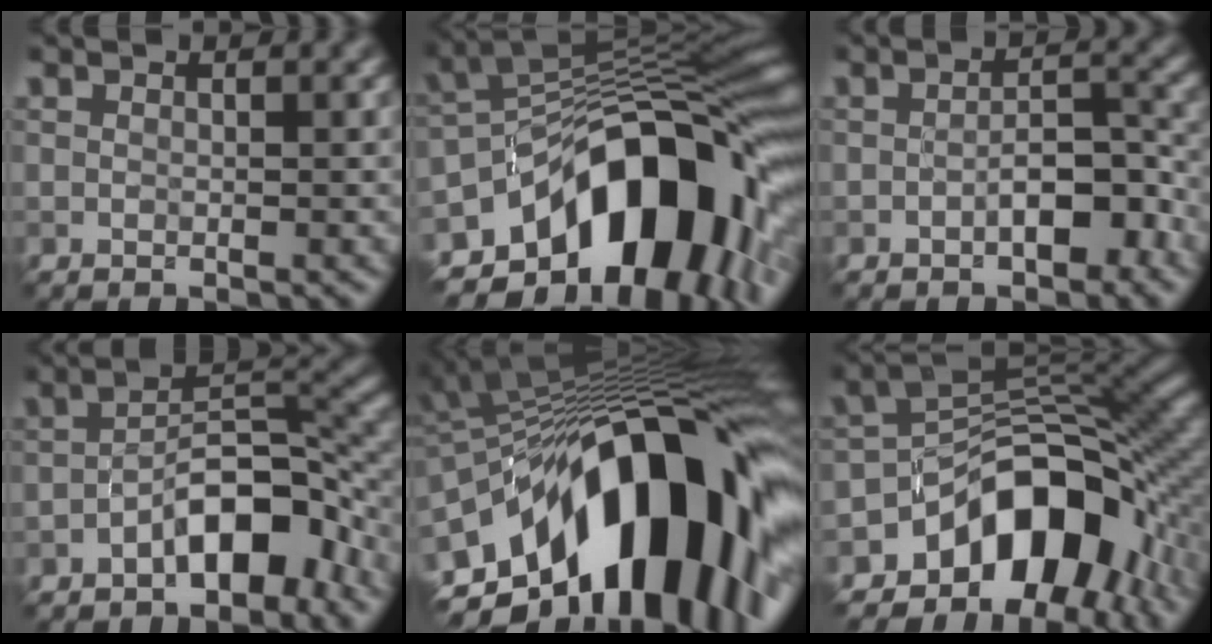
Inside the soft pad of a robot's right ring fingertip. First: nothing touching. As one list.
[{"total": 15.3, "force": [-6.4, 8.7, 10.9], "torque": [-0.142, 0.007, -0.113]}, {"total": 3.5, "force": [-1.7, 1.4, 2.7], "torque": [-0.040, 0.012, -0.029]}, {"total": 6.5, "force": [-3.4, 2.6, 4.8], "torque": [-0.068, 0.020, -0.063]}, {"total": 18.5, "force": [-4.9, 9.1, 15.3], "torque": [-0.224, 0.011, -0.086]}, {"total": 11.1, "force": [-5.5, 6.8, 6.9], "torque": [-0.082, -0.001, -0.098]}]